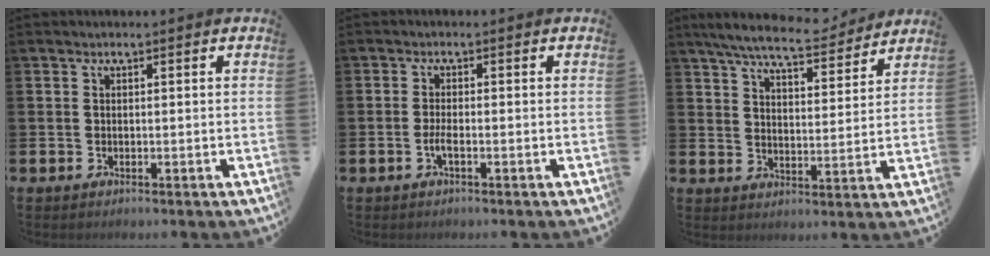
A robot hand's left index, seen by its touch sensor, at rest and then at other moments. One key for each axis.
{"total": 1.6, "fx": -0.7, "fy": 0.3, "fz": 1.5, "tx": -0.030, "ty": 0.001, "tz": -0.012}
{"total": 7.8, "fx": 7.3, "fy": 1.0, "fz": 2.7, "tx": -0.070, "ty": -0.039, "tz": 0.127}